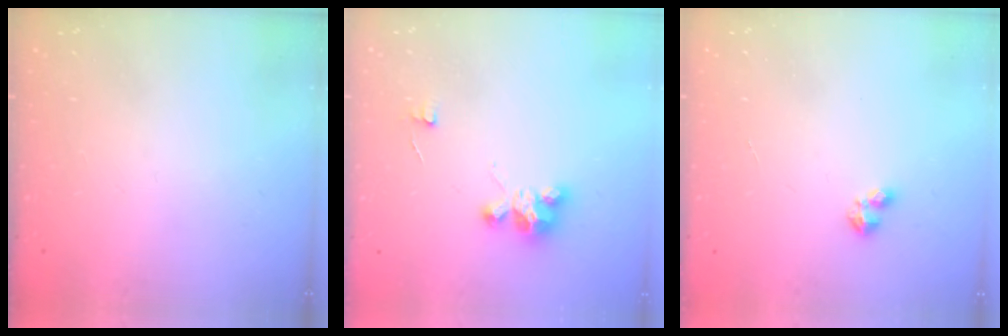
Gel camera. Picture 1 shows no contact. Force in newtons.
{"total": 4.9, "press": 4.8, "slide": 0.2}
{"total": 1.9, "press": 1.9, "slide": 0.4}